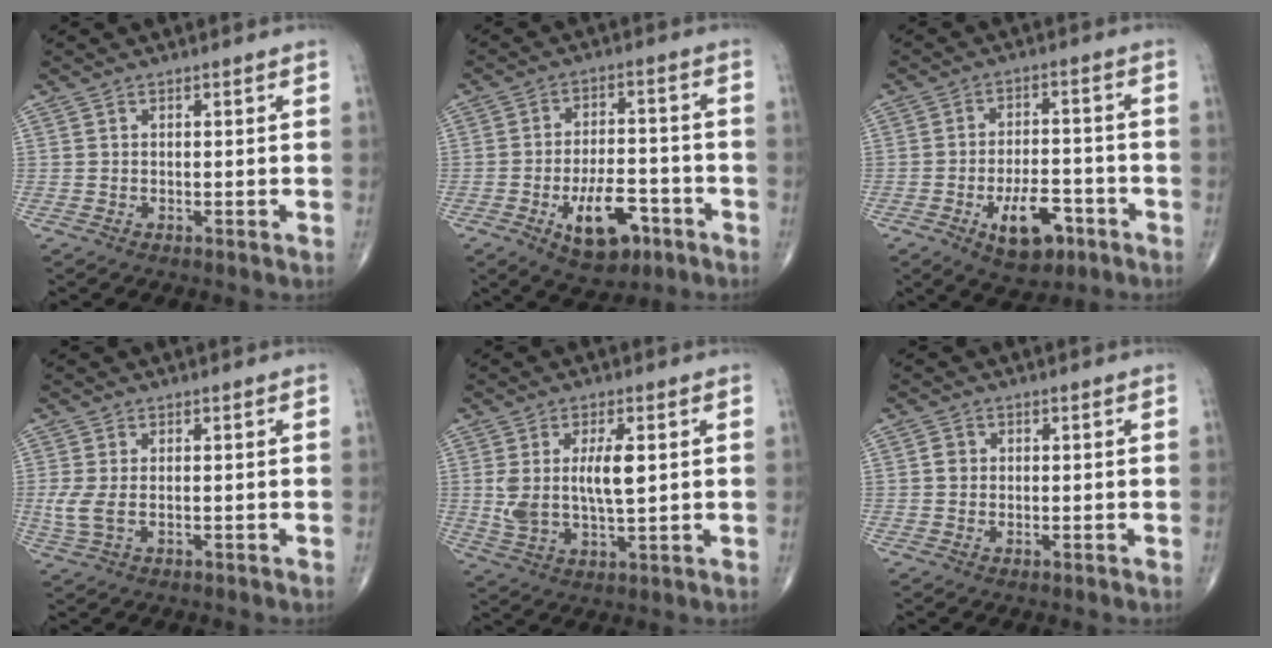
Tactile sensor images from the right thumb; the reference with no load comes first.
{"total": 11.5, "force": [-5.2, 5.9, 8.4], "torque": [-0.115, 0.027, -0.076]}
{"total": 10.0, "force": [-4.7, 5.1, 7.2], "torque": [-0.096, 0.025, -0.069]}
{"total": 3.8, "force": [-0.3, 1.9, 3.2], "torque": [-0.087, -0.005, -0.003]}
{"total": 9.2, "force": [1.6, 3.6, 8.3], "torque": [-0.162, -0.007, 0.035]}
{"total": 1.6, "force": [0.2, 1.5, 0.6], "torque": [-0.003, 0.002, 0.001]}